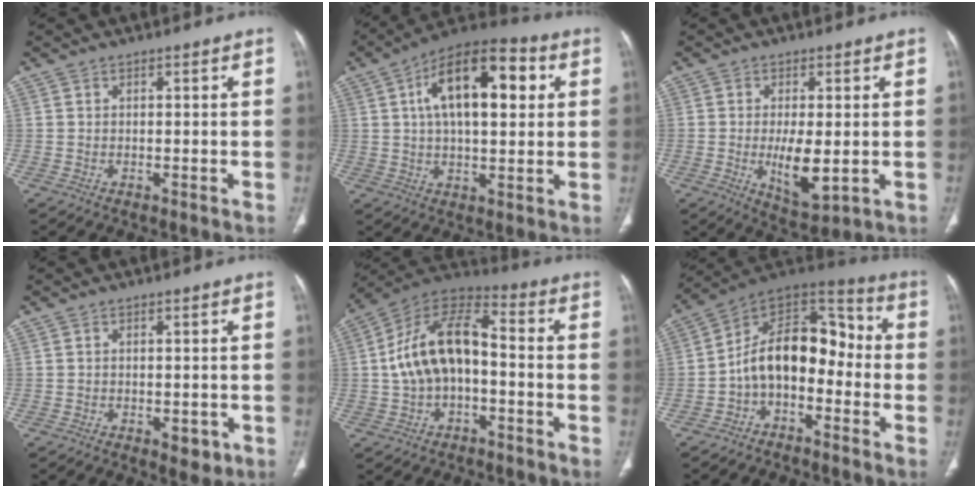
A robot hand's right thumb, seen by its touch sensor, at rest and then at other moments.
{"total": 18.3, "force": [4.7, 8.7, 15.4], "torque": [-0.222, 0.018, 0.067]}
{"total": 8.4, "force": [-1.1, 3.3, 7.6], "torque": [-0.124, -0.020, -0.007]}
{"total": 3.2, "force": [-1.1, 1.8, 2.4], "torque": [-0.021, -0.001, -0.005]}
{"total": 15.1, "force": [-0.9, 8.6, 12.4], "torque": [-0.219, 0.049, -0.024]}
{"total": 14.9, "force": [-3.0, 9.5, 11.1], "torque": [-0.147, 0.081, -0.063]}